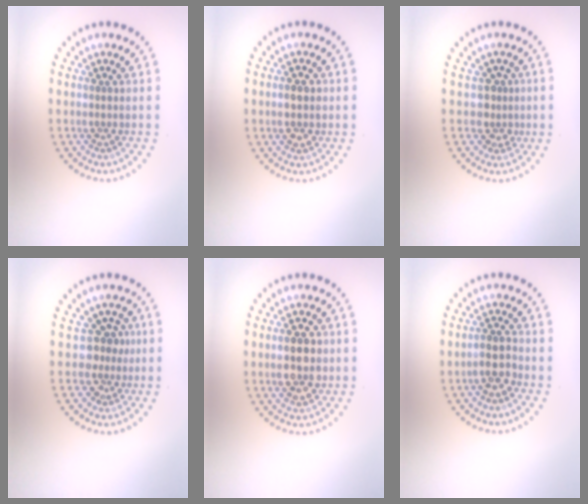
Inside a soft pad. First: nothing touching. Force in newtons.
{"total": 2.9, "press": 2.9, "slide": 0.2}
{"total": 2.1, "press": 1.5, "slide": 1.5}
{"total": 2.5, "press": 1.9, "slide": 1.7}
{"total": 3.5, "press": 3.5, "slide": 0.2}
{"total": 2.3, "press": 2.1, "slide": 0.9}